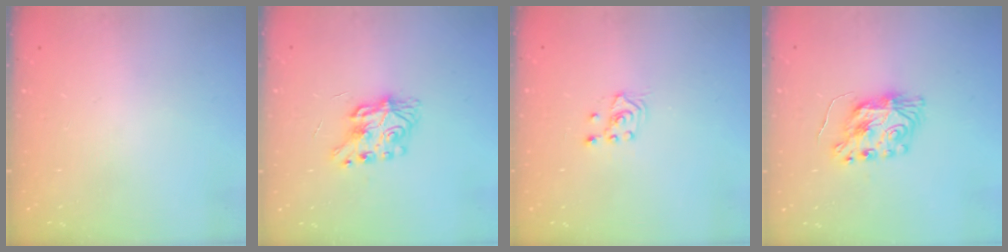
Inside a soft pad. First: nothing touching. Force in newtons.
{"total": 7.8, "press": 7.8, "slide": 0.1}
{"total": 2.1, "press": 2.0, "slide": 0.8}
{"total": 8.6, "press": 8.6, "slide": 0.5}